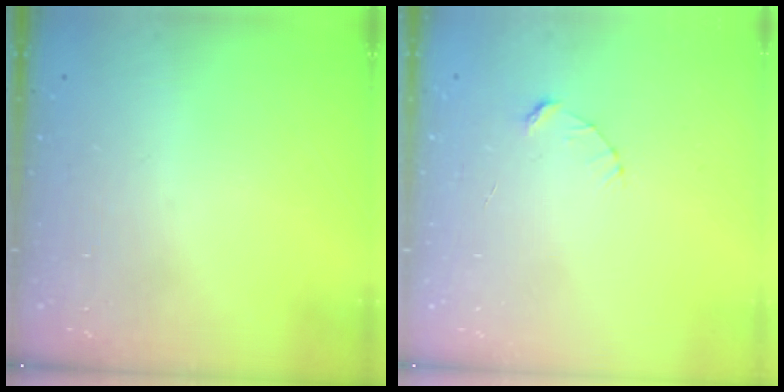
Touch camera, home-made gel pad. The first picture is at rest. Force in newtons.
{"total": 2.7, "press": 2.7, "slide": 0.3}